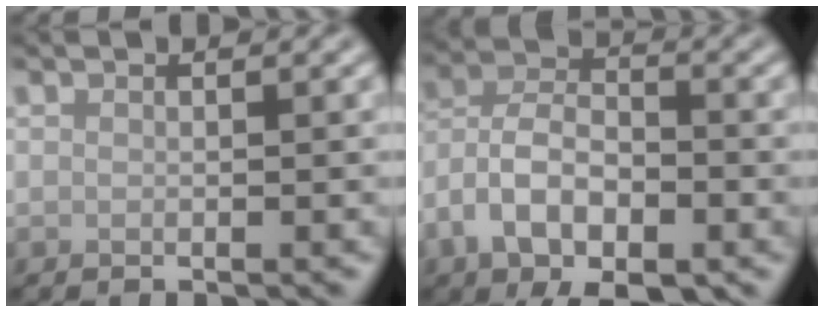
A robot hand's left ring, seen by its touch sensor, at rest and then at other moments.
{"total": 8.5, "force": [-4.1, 4.4, 6.1], "torque": [-0.111, 0.000, -0.077]}